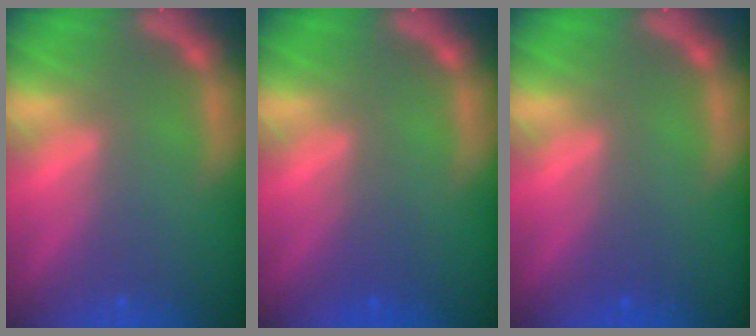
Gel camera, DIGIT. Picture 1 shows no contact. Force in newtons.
{"total": 1.5}
{"total": 0.9}